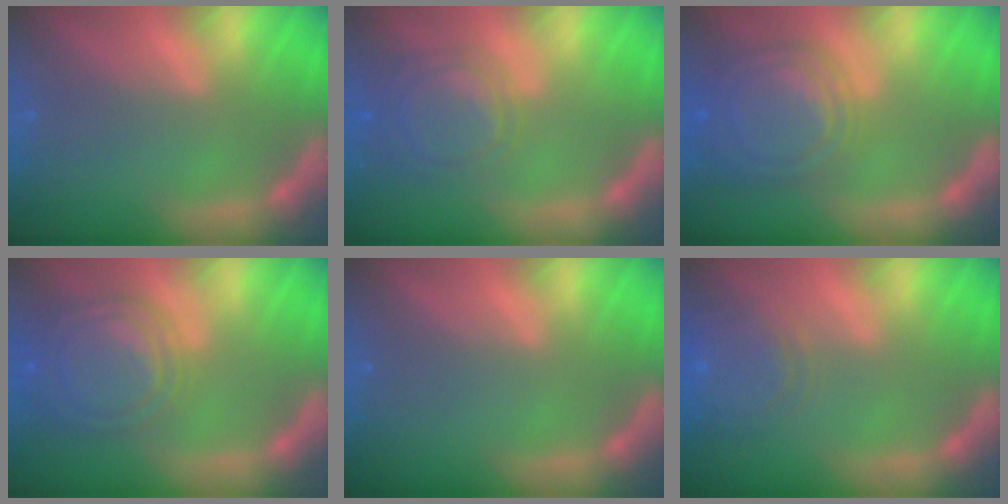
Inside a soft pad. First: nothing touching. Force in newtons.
{"total": 5.6}
{"total": 9.1}
{"total": 8.5}
{"total": 0.0}
{"total": 5.5}